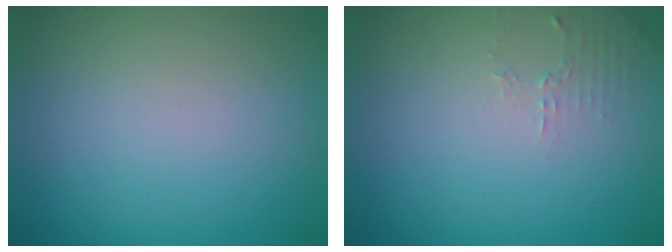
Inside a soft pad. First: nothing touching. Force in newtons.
{"total": 1.2, "press": 1.2, "slide": 0.4}